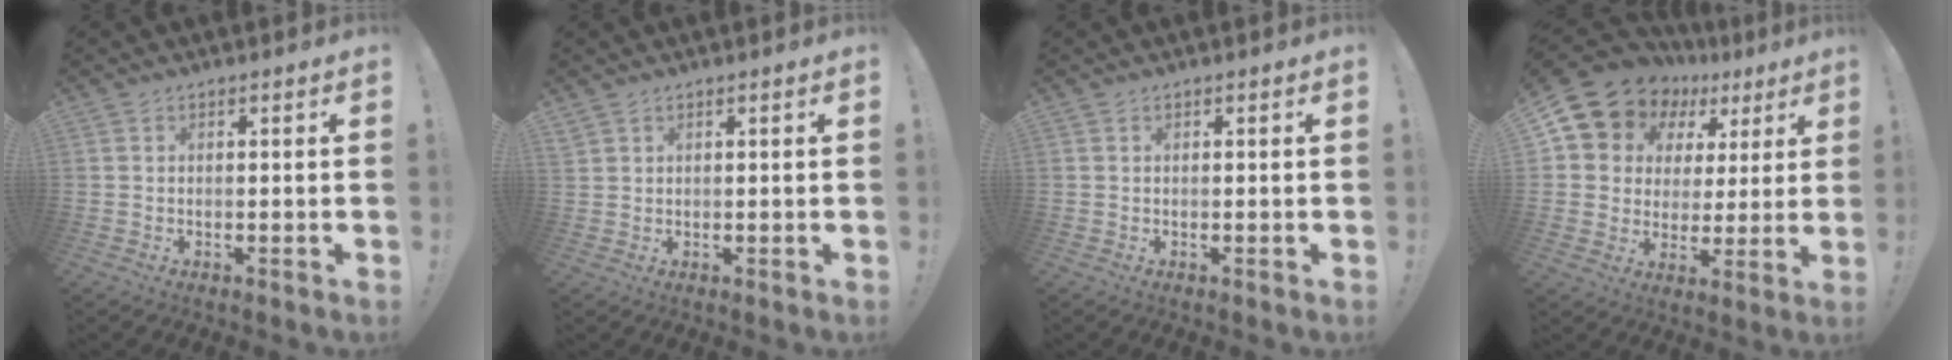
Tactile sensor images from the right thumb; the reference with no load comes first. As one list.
[{"total": 1.5, "force": [1.1, 0.8, 0.6], "torque": [-0.004, -0.006, 0.020]}, {"total": 0.0}, {"total": 10.8, "force": [7.4, 7.5, 2.4], "torque": [-0.043, -0.062, 0.145]}]